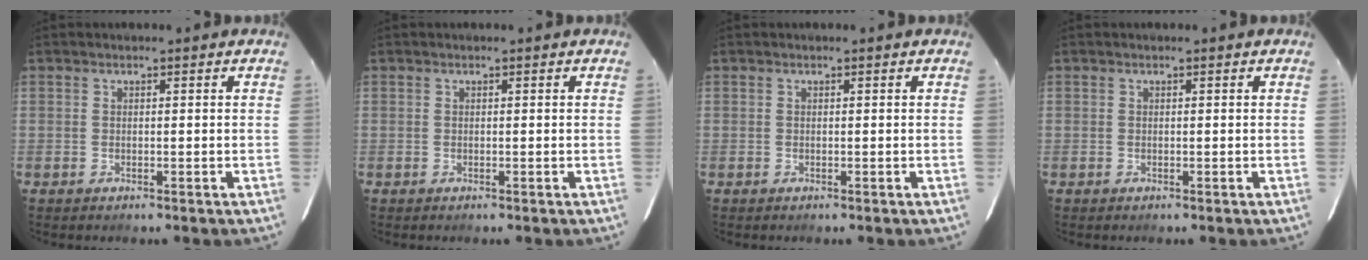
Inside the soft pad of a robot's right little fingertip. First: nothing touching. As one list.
[{"total": 0.0}, {"total": 0.0}, {"total": 0.0}]